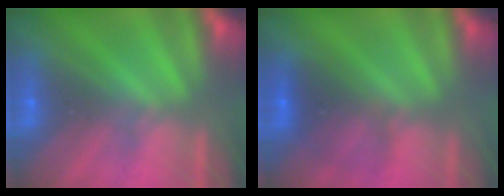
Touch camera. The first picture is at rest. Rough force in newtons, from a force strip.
{"total": 3.0}